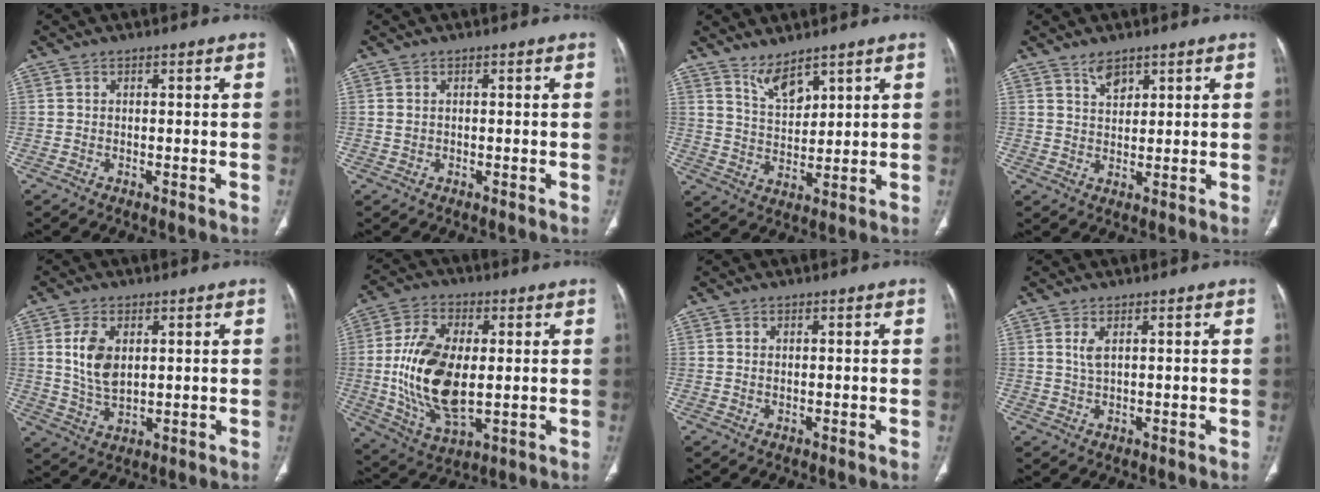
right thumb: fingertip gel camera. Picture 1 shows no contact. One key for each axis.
{"total": 1.2, "fx": 0.1, "fy": 0.9, "fz": 0.8, "tx": -0.019, "ty": 0.002, "tz": 0.007}
{"total": 5.7, "fx": 4.4, "fy": 2.0, "fz": 3.0, "tx": -0.043, "ty": -0.038, "tz": 0.092}
{"total": 3.2, "fx": 2.3, "fy": 1.7, "fz": 1.3, "tx": -0.011, "ty": -0.019, "tz": 0.045}
{"total": 7.9, "fx": 1.9, "fy": 4.5, "fz": 6.2, "tx": -0.112, "ty": -0.013, "tz": 0.045}
{"total": 17.4, "fx": 0.2, "fy": 9.2, "fz": 14.7, "tx": -0.283, "ty": -0.011, "tz": 0.012}
{"total": 0.8, "fx": 0.2, "fy": 0.4, "fz": 0.6, "tx": -0.012, "ty": 0.000, "tz": 0.006}
{"total": 2.3, "fx": 0.9, "fy": 0.7, "fz": 1.9, "tx": -0.047, "ty": -0.003, "tz": 0.025}